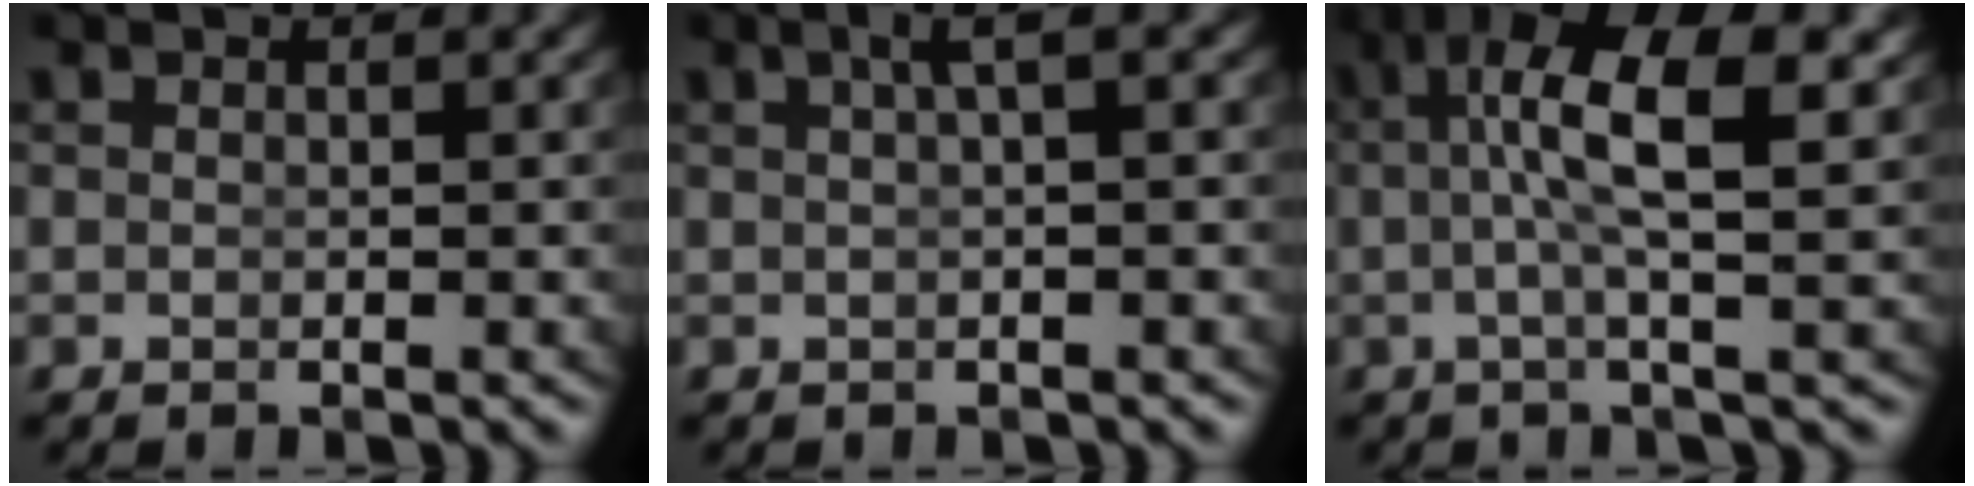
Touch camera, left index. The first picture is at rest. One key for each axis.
{"total": 2.3, "fx": 0.9, "fy": -0.1, "fz": 2.1, "tx": -0.024, "ty": 0.015, "tz": 0.014}
{"total": 7.8, "fx": 1.8, "fy": 2.6, "fz": 7.2, "tx": -0.133, "ty": 0.007, "tz": 0.027}